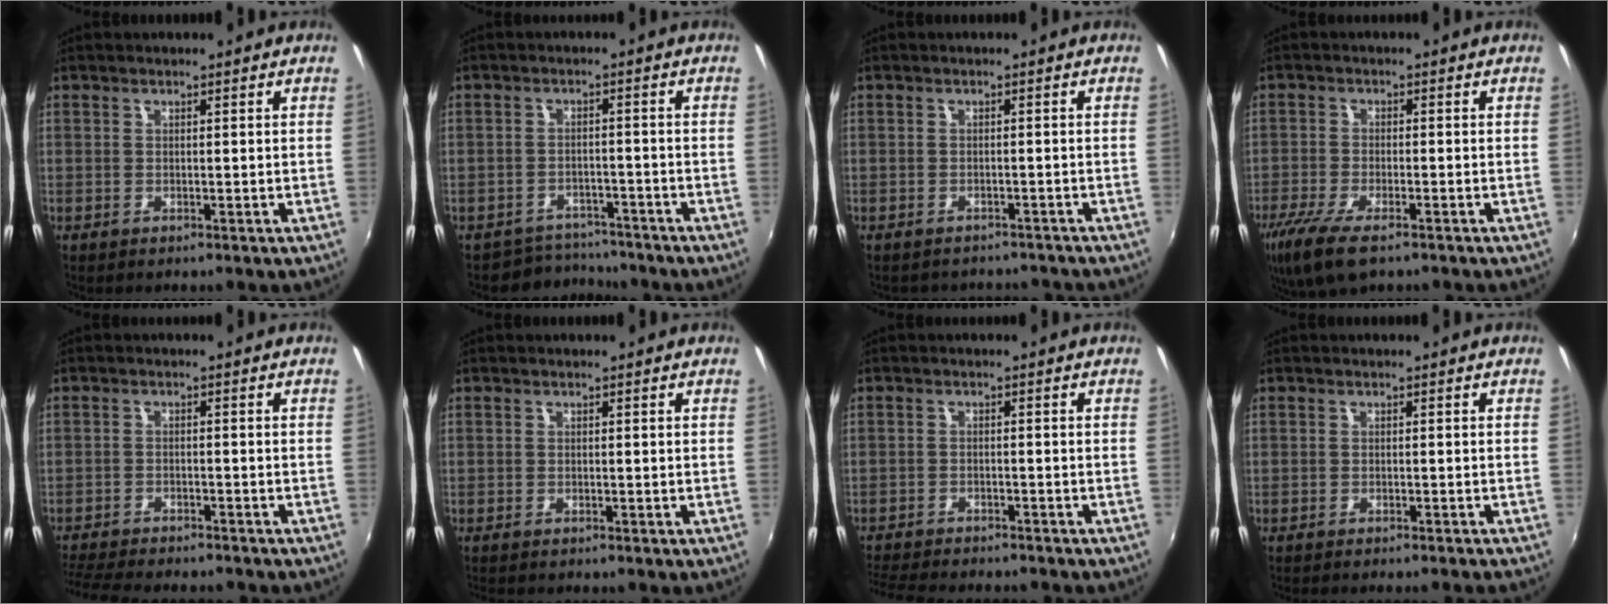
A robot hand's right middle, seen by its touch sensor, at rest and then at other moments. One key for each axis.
{"total": 5.7, "fx": -5.1, "fy": 2.4, "fz": -0.6, "tx": -0.002, "ty": 0.011, "tz": -0.080}
{"total": 6.1, "fx": -5.5, "fy": 2.2, "fz": 1.6, "tx": -0.034, "ty": -0.015, "tz": -0.071}
{"total": 10.4, "fx": -6.9, "fy": 3.4, "fz": 7.0, "tx": -0.165, "ty": -0.039, "tz": -0.130}
{"total": 12.3, "fx": -11.0, "fy": 2.6, "fz": 4.8, "tx": -0.121, "ty": -0.023, "tz": -0.175}
{"total": 2.2, "fx": -2.0, "fy": 0.4, "fz": 0.7, "tx": -0.019, "ty": -0.015, "tz": -0.034}
{"total": 10.9, "fx": -9.9, "fy": 2.3, "fz": 4.0, "tx": -0.104, "ty": -0.019, "tz": -0.158}
{"total": 4.0, "fx": -3.6, "fy": 0.2, "fz": 1.6, "tx": -0.040, "ty": -0.015, "tz": -0.056}